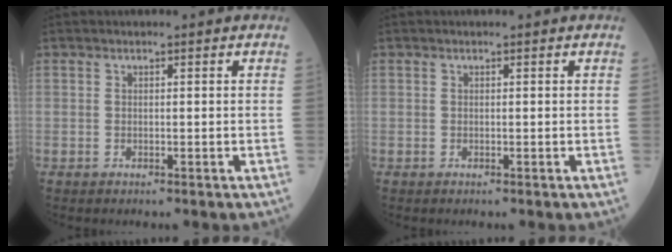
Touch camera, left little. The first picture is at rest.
{"total": 0.0}